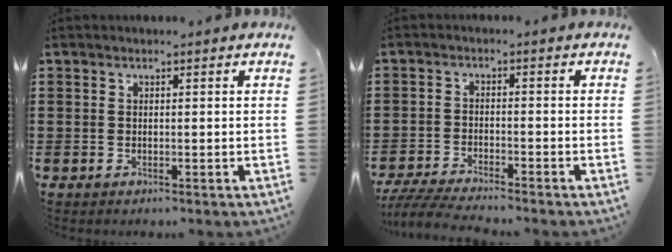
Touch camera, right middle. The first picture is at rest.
{"total": 4.3, "force": [-4.1, -0.1, 1.4], "torque": [-0.044, -0.016, -0.085]}